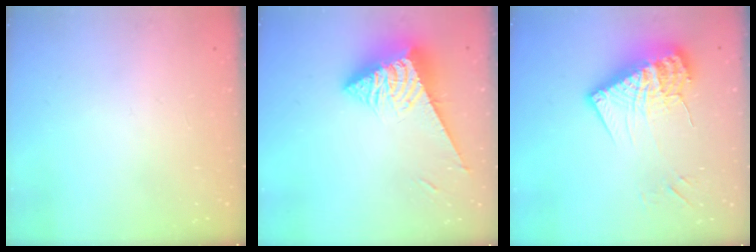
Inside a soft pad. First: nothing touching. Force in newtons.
{"total": 6.6, "press": 6.6, "slide": 0.8}
{"total": 17.4, "press": 17.3, "slide": 1.3}